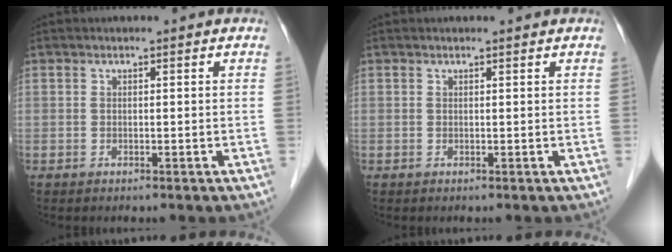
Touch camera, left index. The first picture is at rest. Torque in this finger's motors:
{"motor_torque": [-0.25, 0.10, -0.02, -0.01]}